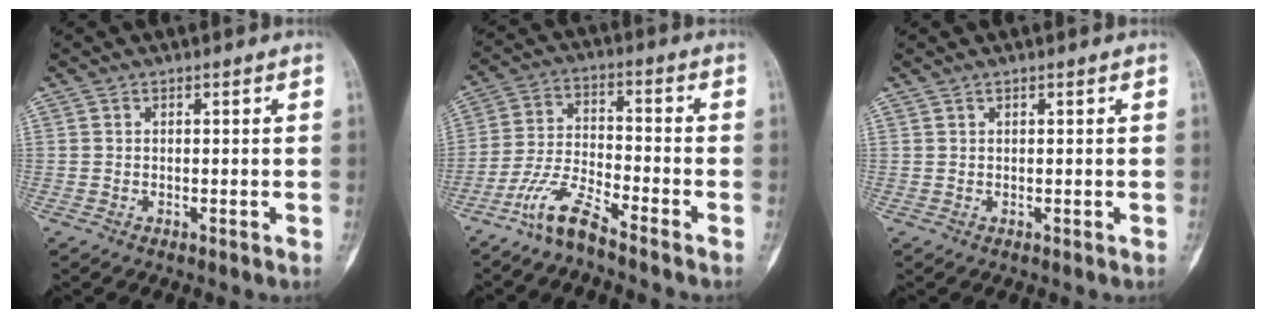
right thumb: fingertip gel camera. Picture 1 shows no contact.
{"total": 7.7, "force": [-6.2, 1.3, 4.3], "torque": [-0.092, 0.043, -0.131]}
{"total": 0.7, "force": [0.6, 0.2, 0.3], "torque": [0.001, -0.001, 0.012]}